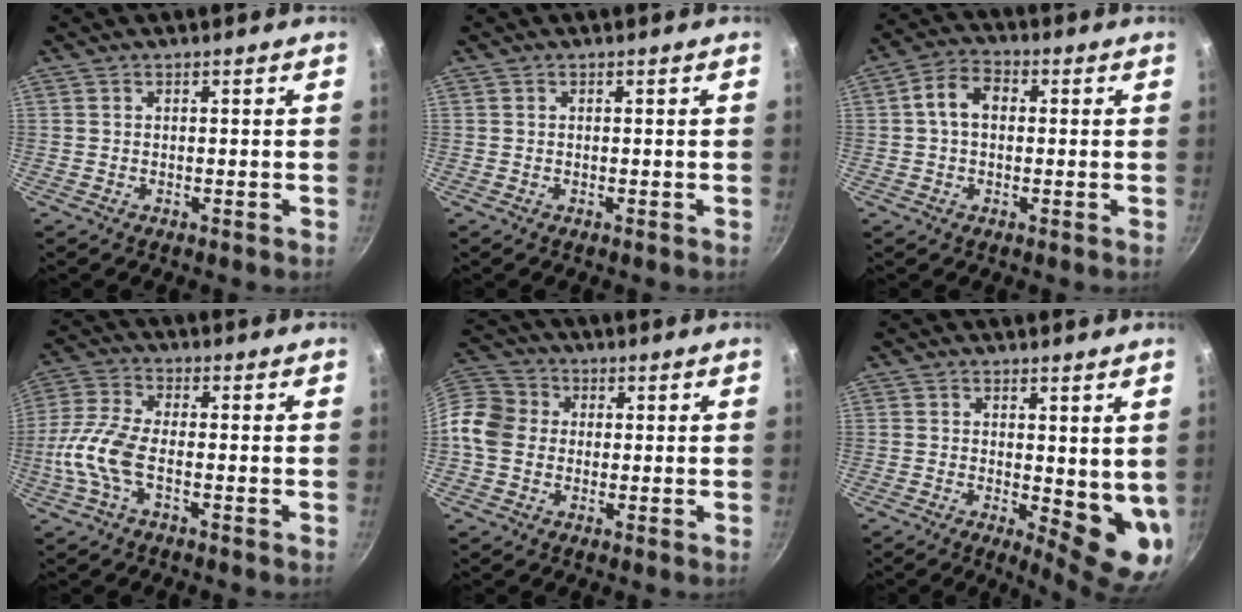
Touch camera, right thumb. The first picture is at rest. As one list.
[{"total": 0.0}, {"total": 6.5, "force": [0.5, 4.6, 4.6], "torque": [-0.069, 0.019, -0.002]}, {"total": 9.1, "force": [-2.6, 3.7, 7.9], "torque": [-0.177, 0.019, -0.067]}, {"total": 9.7, "force": [-0.4, 8.3, 4.9], "torque": [-0.071, 0.021, -0.032]}, {"total": 9.3, "force": [0.5, 3.8, 8.5], "torque": [-0.089, -0.025, 0.011]}]